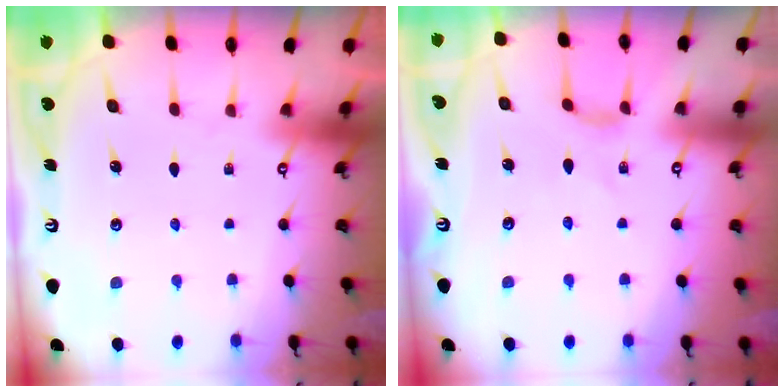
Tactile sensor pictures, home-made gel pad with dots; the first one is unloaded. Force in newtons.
{"total": 2.4, "press": 2.4, "slide": 0.5}